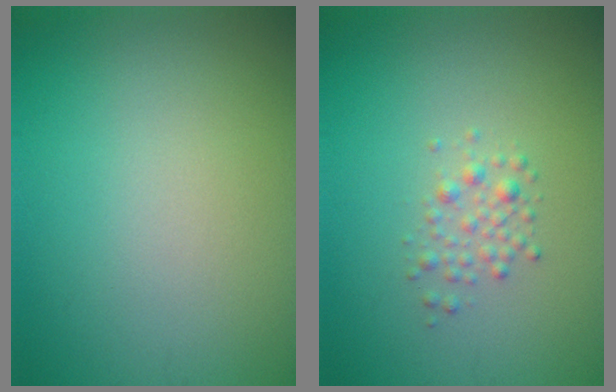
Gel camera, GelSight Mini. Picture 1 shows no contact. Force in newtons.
{"total": 1.5, "press": 1.5, "slide": 0.0}